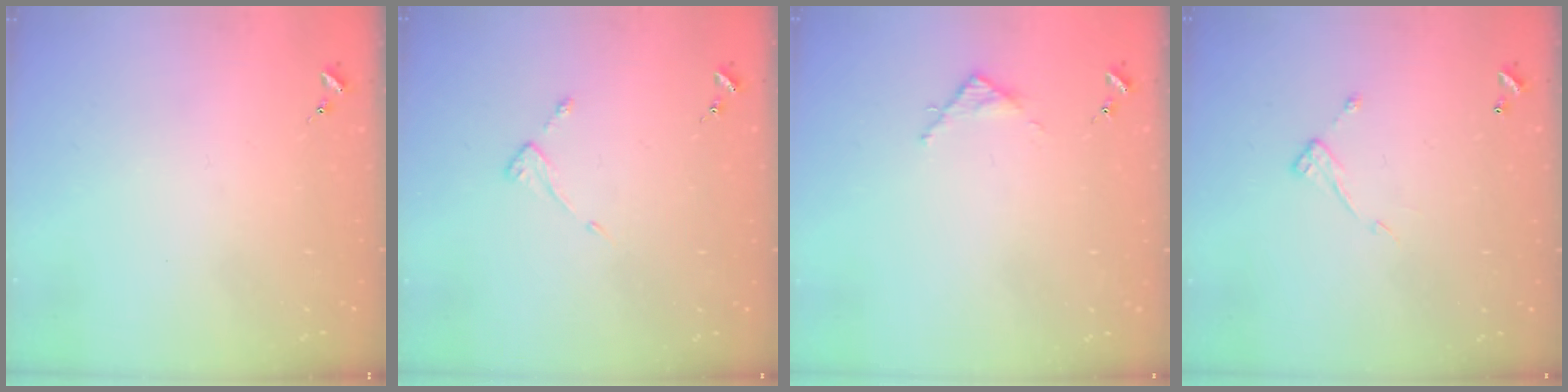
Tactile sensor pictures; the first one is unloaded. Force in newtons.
{"total": 2.6, "press": 2.6, "slide": 0.3}
{"total": 2.8, "press": 2.8, "slide": 0.4}
{"total": 7.5, "press": 7.4, "slide": 0.4}